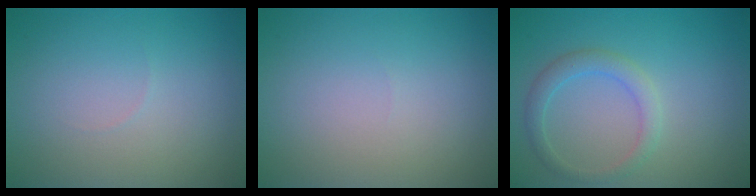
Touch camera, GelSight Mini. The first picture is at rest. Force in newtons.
{"total": 0.0}
{"total": 2.2, "press": 2.2, "slide": 0.1}